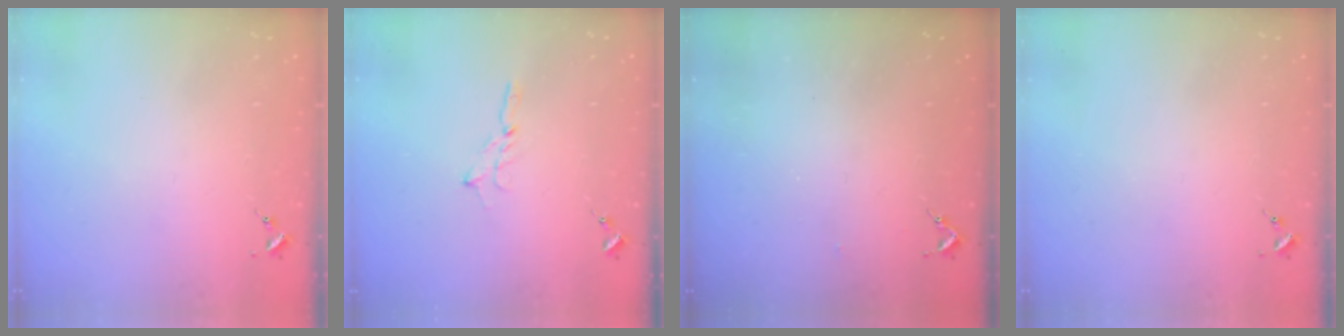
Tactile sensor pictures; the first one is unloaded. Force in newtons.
{"total": 2.0, "press": 2.0, "slide": 0.2}
{"total": 2.6, "press": 2.5, "slide": 0.3}
{"total": 0.0}